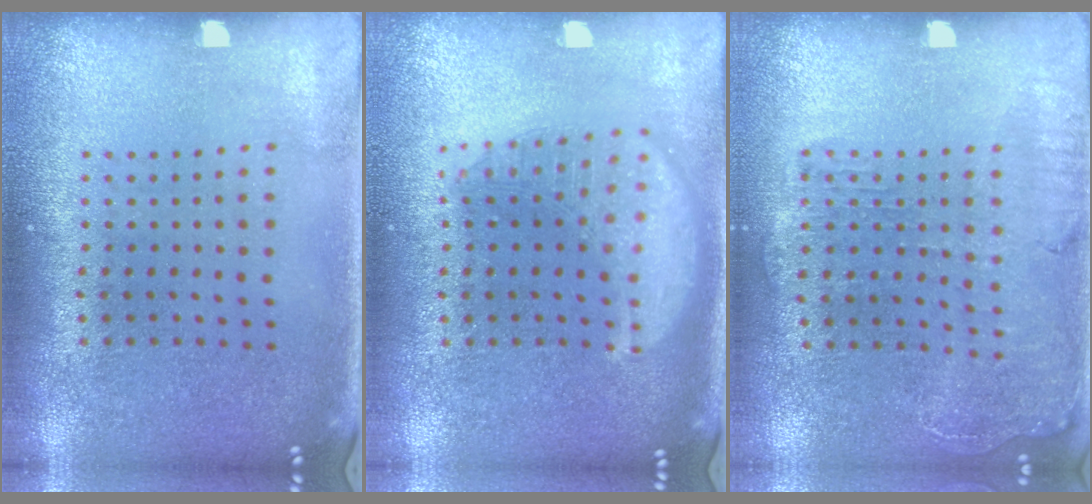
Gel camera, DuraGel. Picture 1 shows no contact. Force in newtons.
{"total": 2.8, "press": 2.7, "slide": 0.4}
{"total": 1.4, "press": 1.4, "slide": 0.4}